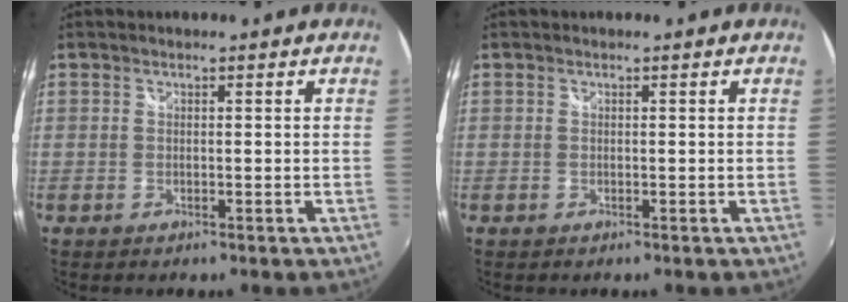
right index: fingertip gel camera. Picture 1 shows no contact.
{"total": 0.0}